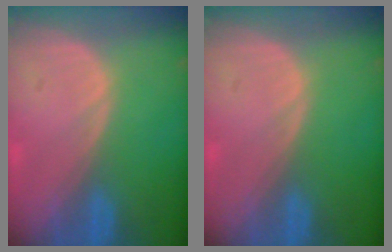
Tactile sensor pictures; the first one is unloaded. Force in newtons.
{"total": 0.0}